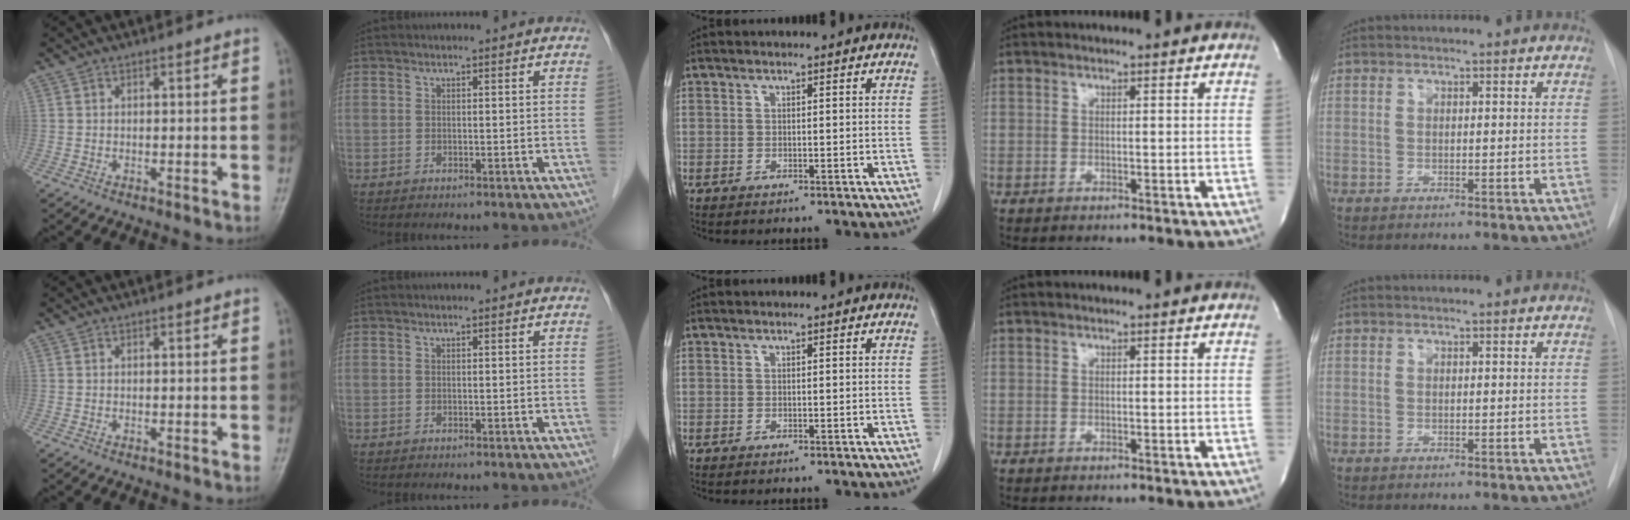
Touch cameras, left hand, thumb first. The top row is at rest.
{}